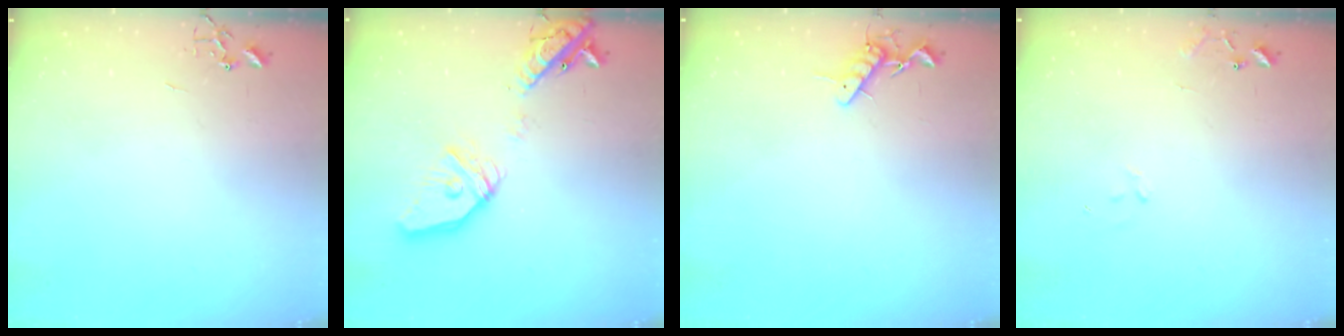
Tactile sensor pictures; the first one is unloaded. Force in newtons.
{"total": 18.6, "press": 18.3, "slide": 3.1}
{"total": 8.0, "press": 7.9, "slide": 1.4}
{"total": 7.6, "press": 7.6, "slide": 0.7}